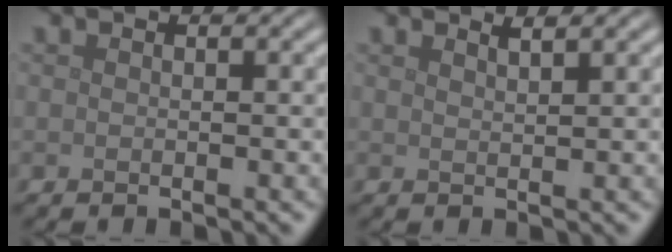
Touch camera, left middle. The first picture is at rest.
{"total": 1.5, "force": [1.3, 0.4, 0.7], "torque": [0.001, 0.003, 0.012]}